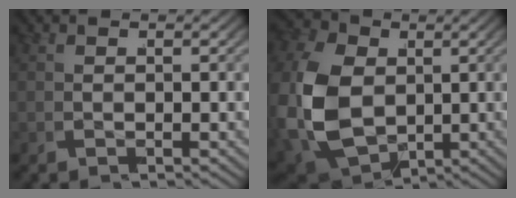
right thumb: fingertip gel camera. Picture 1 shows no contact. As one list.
[{"total": 10.8, "force": [-1.4, 8.5, 6.6], "torque": [-0.206, -0.057, -0.006]}]